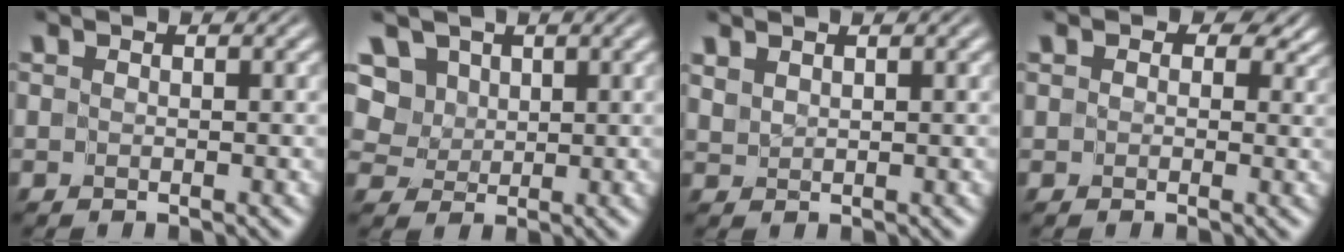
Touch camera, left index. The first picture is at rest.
{"total": 6.9, "force": [3.7, 5.1, 2.9], "torque": [-0.067, 0.013, 0.053]}
{"total": 1.4, "force": [1.4, 0.4, 0.1], "torque": [-0.004, 0.001, 0.033]}
{"total": 3.8, "force": [1.8, 2.9, 1.8], "torque": [-0.018, 0.004, 0.009]}